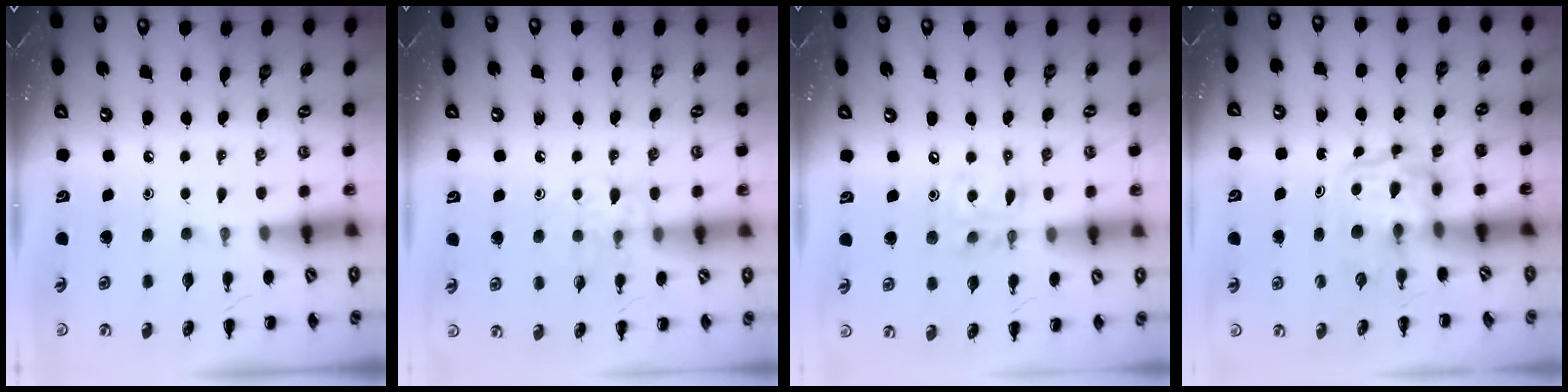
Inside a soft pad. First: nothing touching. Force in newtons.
{"total": 9.2, "press": 9.1, "slide": 1.4}
{"total": 11.1, "press": 10.9, "slide": 2.4}
{"total": 3.5, "press": 3.5, "slide": 0.2}